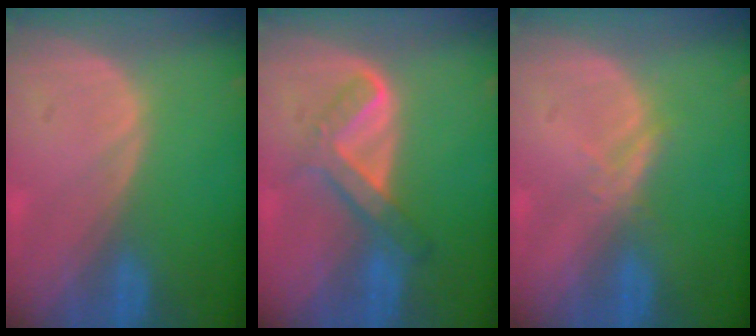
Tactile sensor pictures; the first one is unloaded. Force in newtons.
{"total": 5.6, "press": 5.1, "slide": 2.2}
{"total": 1.7, "press": 1.7, "slide": 0.1}